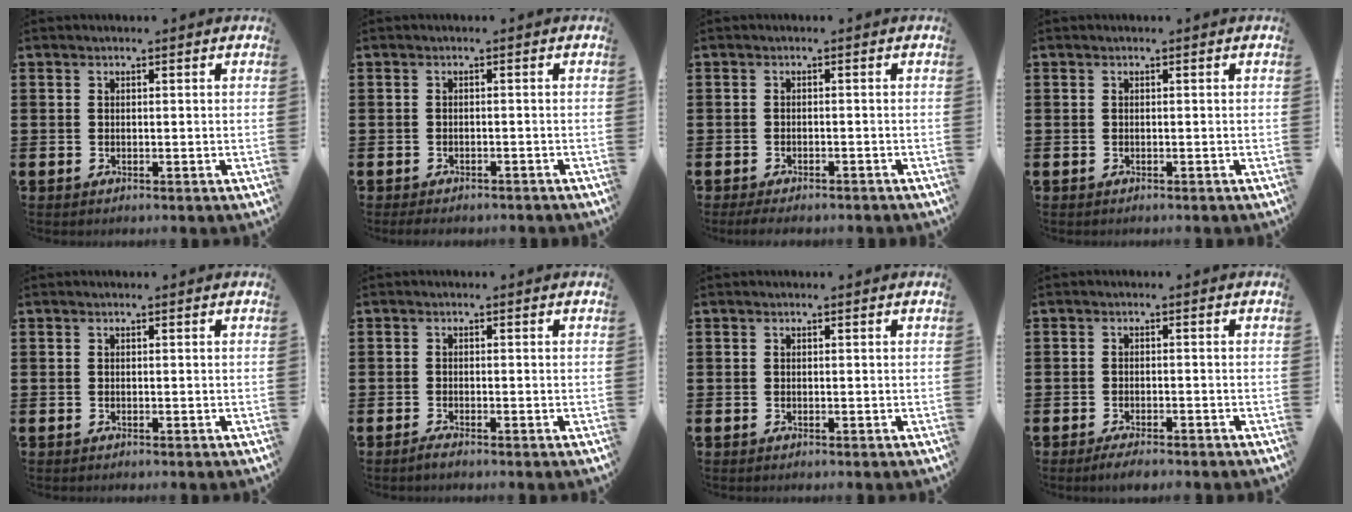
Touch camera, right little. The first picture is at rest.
{"total": 1.0, "force": [-0.9, 0.2, 0.3], "torque": [-0.007, 0.000, -0.020]}
{"total": 1.4, "force": [-1.2, 0.2, 0.6], "torque": [-0.011, 0.001, -0.024]}
{"total": 0.0}
{"total": 0.0}
{"total": 0.9, "force": [-0.6, 0.1, 0.7], "torque": [-0.011, -0.002, -0.012]}
{"total": 0.0}
{"total": 1.6, "force": [-1.5, 0.1, 0.7], "torque": [-0.013, 0.002, -0.029]}